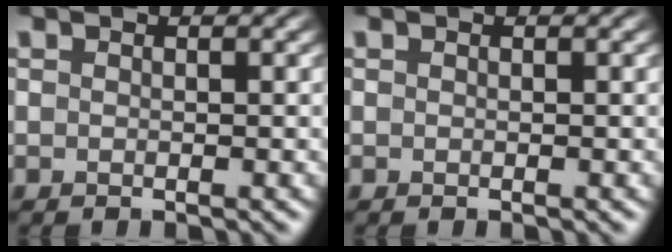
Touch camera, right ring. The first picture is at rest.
{"total": 0.0}